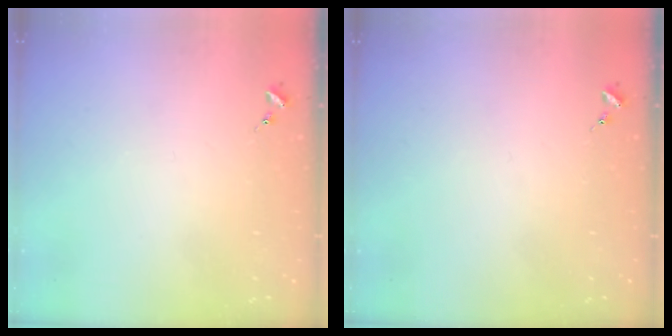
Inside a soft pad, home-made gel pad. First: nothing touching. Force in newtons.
{"total": 0.0}